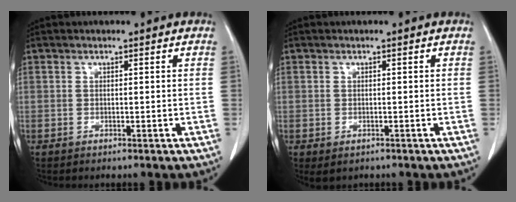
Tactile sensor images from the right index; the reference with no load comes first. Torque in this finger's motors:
{"motor_torque": [0.29, -0.34, 0.11, 0.03]}